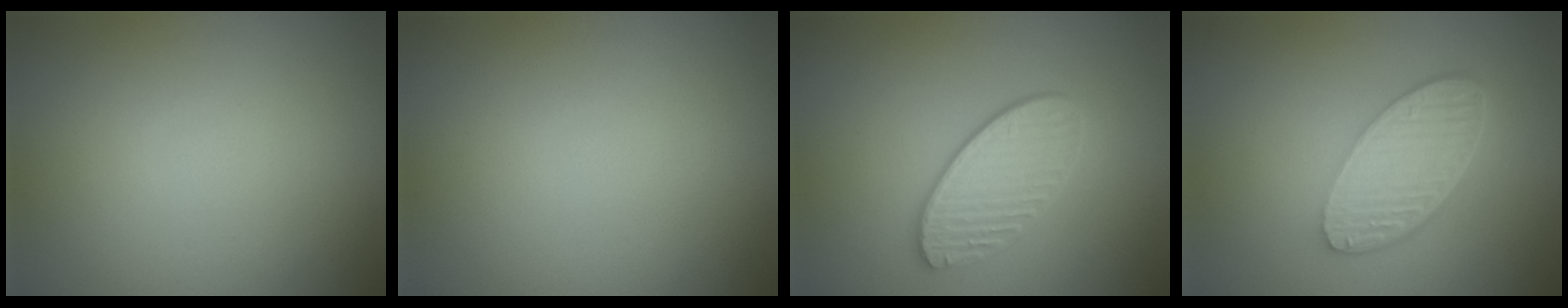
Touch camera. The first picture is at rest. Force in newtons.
{"total": 0.0}
{"total": 3.5, "press": 3.2, "slide": 1.4}
{"total": 5.7, "press": 4.2, "slide": 3.9}